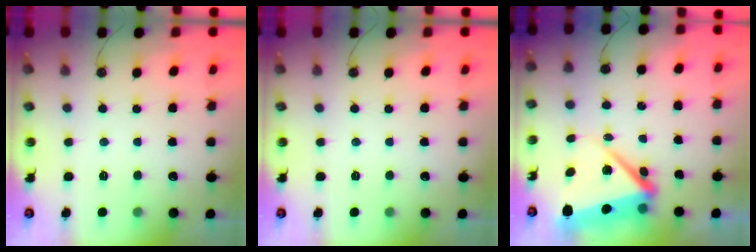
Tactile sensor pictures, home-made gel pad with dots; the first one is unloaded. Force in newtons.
{"total": 0.0}
{"total": 10.8, "press": 10.7, "slide": 1.4}